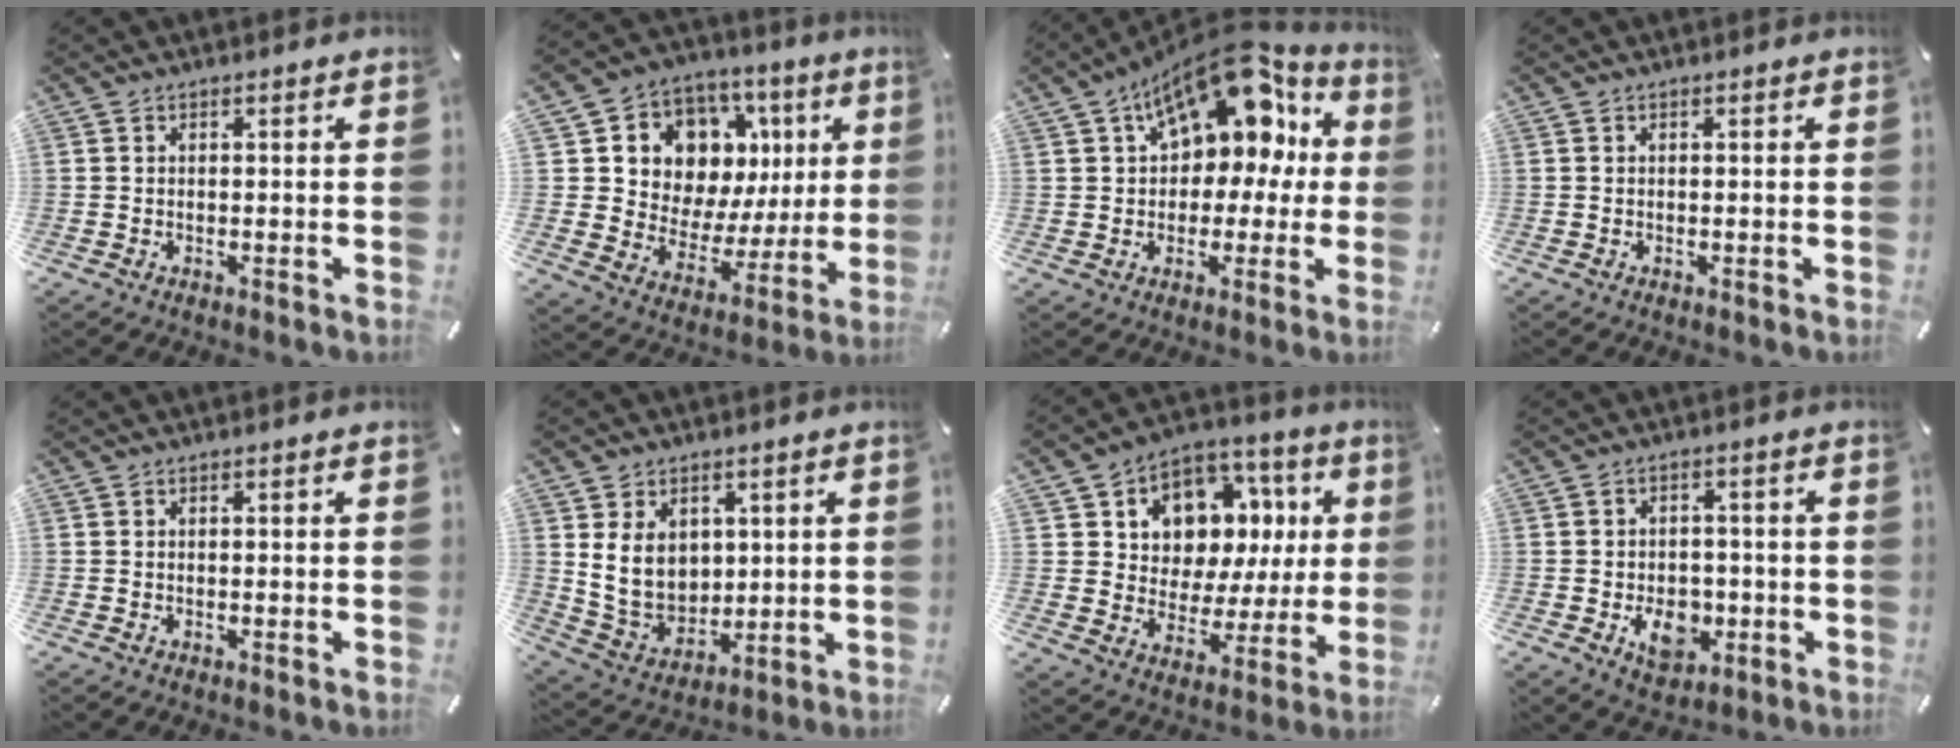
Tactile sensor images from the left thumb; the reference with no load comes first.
{"total": 11.6, "force": [5.1, 9.9, 3.3], "torque": [-0.048, -0.059, 0.101]}
{"total": 16.9, "force": [8.7, 9.9, 10.7], "torque": [-0.160, -0.054, 0.150]}
{"total": 0.0}
{"total": 0.0}
{"total": 10.3, "force": [3.3, 8.7, 4.5], "torque": [-0.099, -0.018, 0.065]}
{"total": 10.0, "force": [4.0, 8.6, 3.1], "torque": [-0.052, -0.044, 0.079]}
{"total": 9.2, "force": [-2.5, 6.8, 5.5], "torque": [-0.075, 0.006, -0.042]}